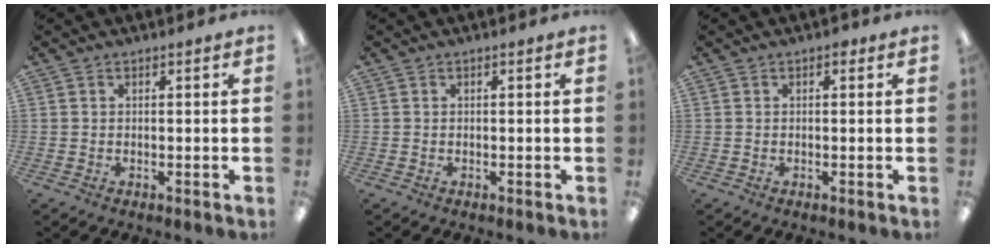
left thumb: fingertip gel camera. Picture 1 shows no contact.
{"total": 0.0}
{"total": 0.7, "force": [0.4, 0.5, 0.4], "torque": [-0.010, 0.004, 0.006]}